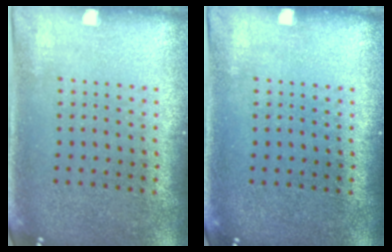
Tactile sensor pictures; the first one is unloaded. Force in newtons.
{"total": 0.0}